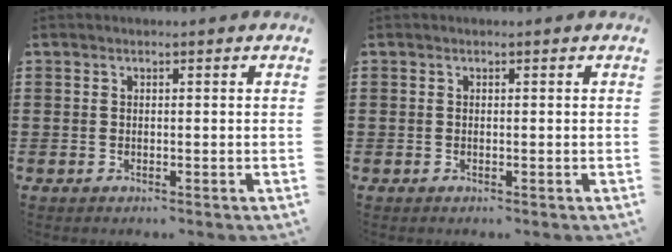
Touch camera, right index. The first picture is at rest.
{"total": 0.0}